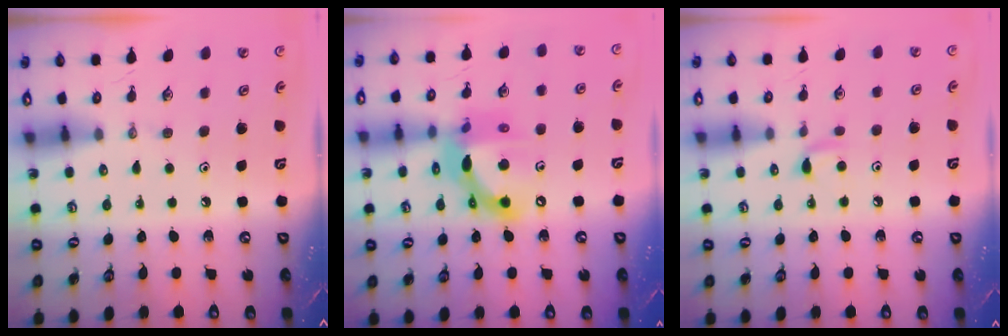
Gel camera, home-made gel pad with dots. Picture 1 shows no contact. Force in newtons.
{"total": 15.1, "press": 15.1, "slide": 0.7}
{"total": 5.2, "press": 5.2, "slide": 0.6}